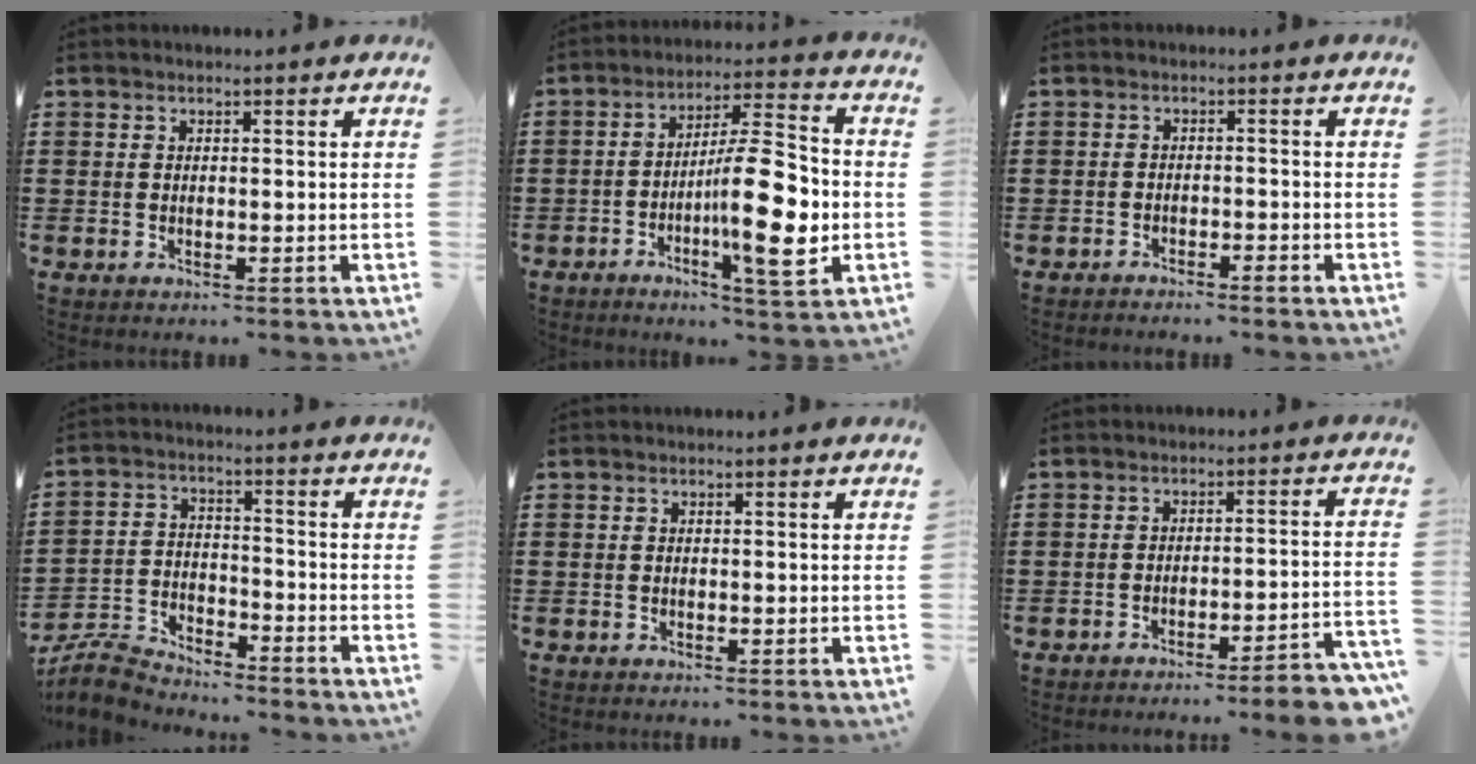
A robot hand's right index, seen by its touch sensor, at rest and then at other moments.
{"total": 14.4, "force": [-2.3, 3.8, 13.7], "torque": [-0.208, -0.008, -0.043]}
{"total": 1.5, "force": [-1.5, 0.1, 0.0], "torque": [-0.006, 0.005, -0.032]}
{"total": 6.0, "force": [-5.8, 1.2, 0.8], "torque": [-0.029, 0.011, -0.120]}
{"total": 0.0}
{"total": 4.1, "force": [-3.6, -0.5, 1.9], "torque": [-0.033, -0.015, -0.073]}